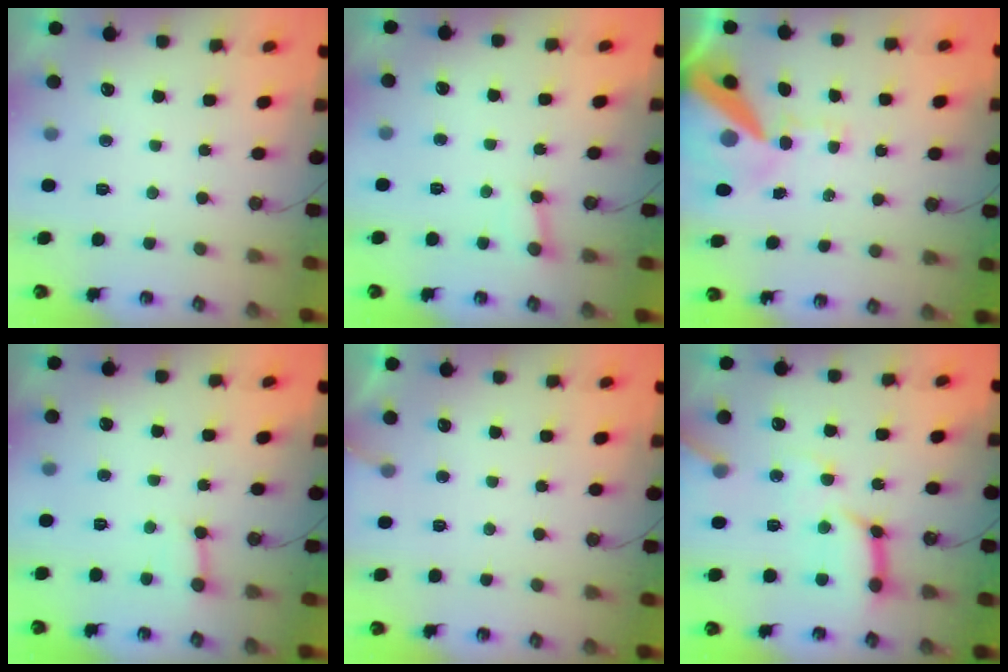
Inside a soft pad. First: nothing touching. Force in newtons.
{"total": 2.6, "press": 2.6, "slide": 0.2}
{"total": 18.4, "press": 18.3, "slide": 2.3}
{"total": 2.9, "press": 2.9, "slide": 0.4}
{"total": 3.7, "press": 3.7, "slide": 0.3}
{"total": 13.3, "press": 13.2, "slide": 1.5}